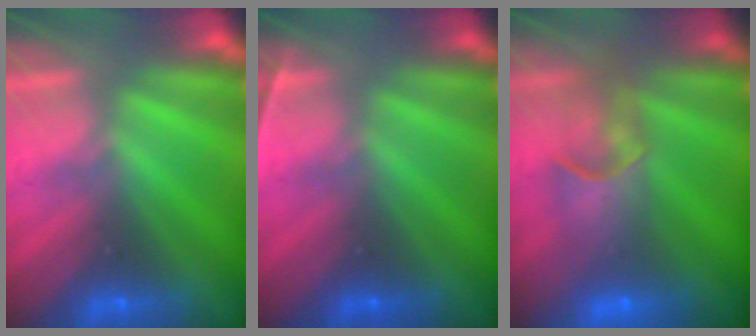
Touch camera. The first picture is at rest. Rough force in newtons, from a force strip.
{"total": 2.3}
{"total": 7.6}